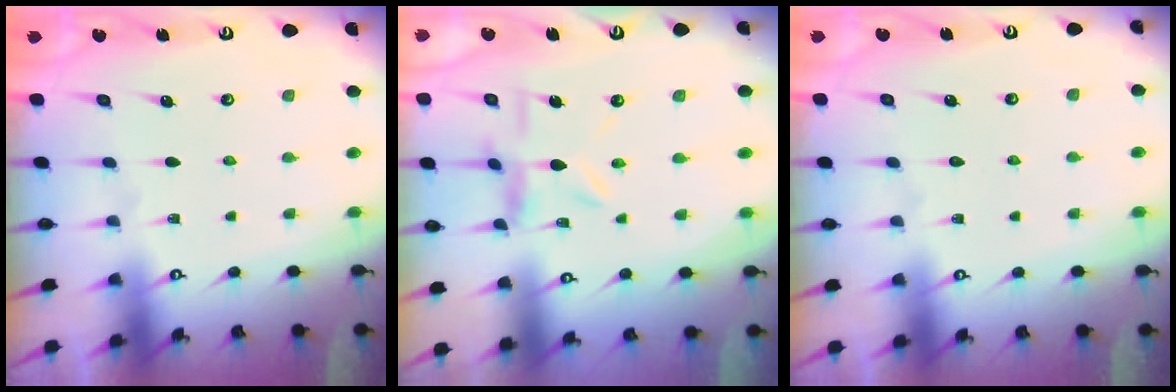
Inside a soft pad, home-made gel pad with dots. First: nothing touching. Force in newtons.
{"total": 7.6, "press": 7.6, "slide": 0.8}
{"total": 1.6, "press": 1.6, "slide": 0.2}